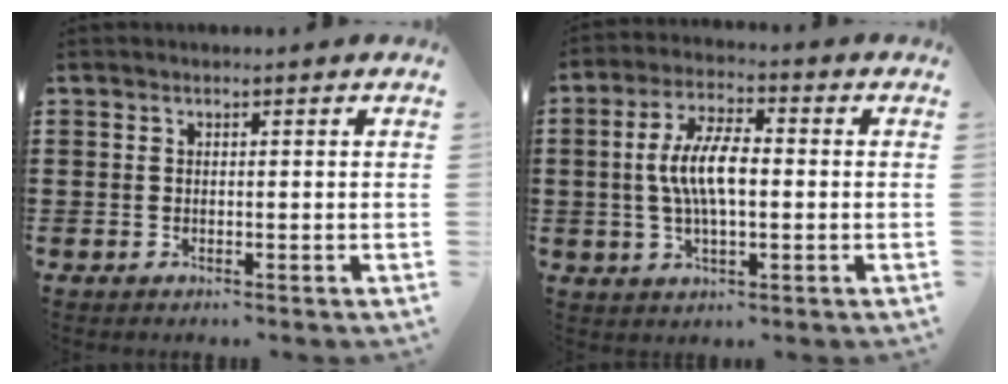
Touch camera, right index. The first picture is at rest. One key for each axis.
{"total": 8.4, "fx": -0.1, "fy": 3.2, "fz": 7.8, "tx": -0.162, "ty": 0.003, "tz": -0.007}